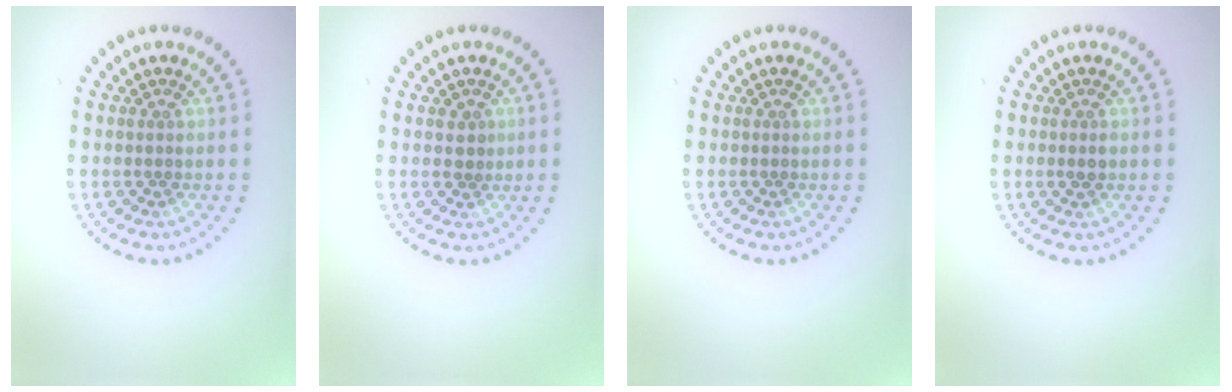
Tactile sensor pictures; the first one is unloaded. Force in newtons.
{"total": 1.1, "press": 1.0, "slide": 0.4}
{"total": 0.0}
{"total": 0.9, "press": 0.8, "slide": 0.3}